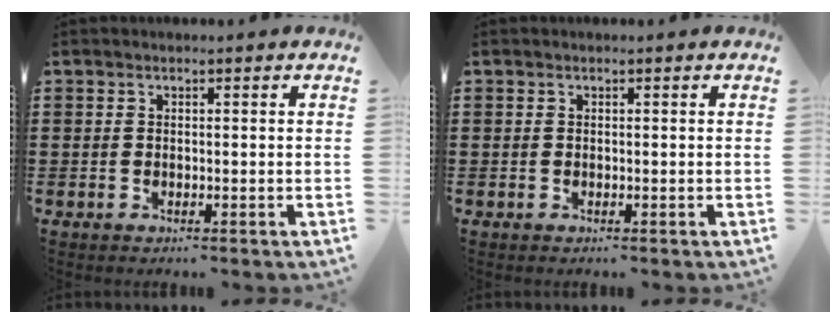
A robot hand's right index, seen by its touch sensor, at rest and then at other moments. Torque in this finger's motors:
{"motor_torque": [0.00, 0.00, 0.00, 0.00]}